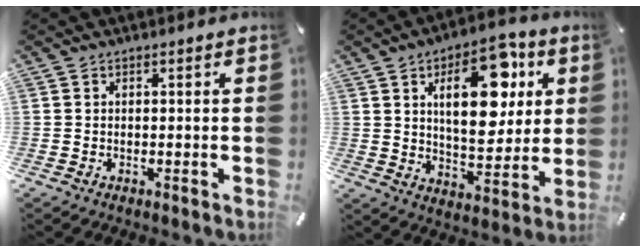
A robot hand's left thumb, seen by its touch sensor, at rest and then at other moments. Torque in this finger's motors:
{"motor_torque": [0.71, 0.71, 1.94, -0.82, 0.21]}